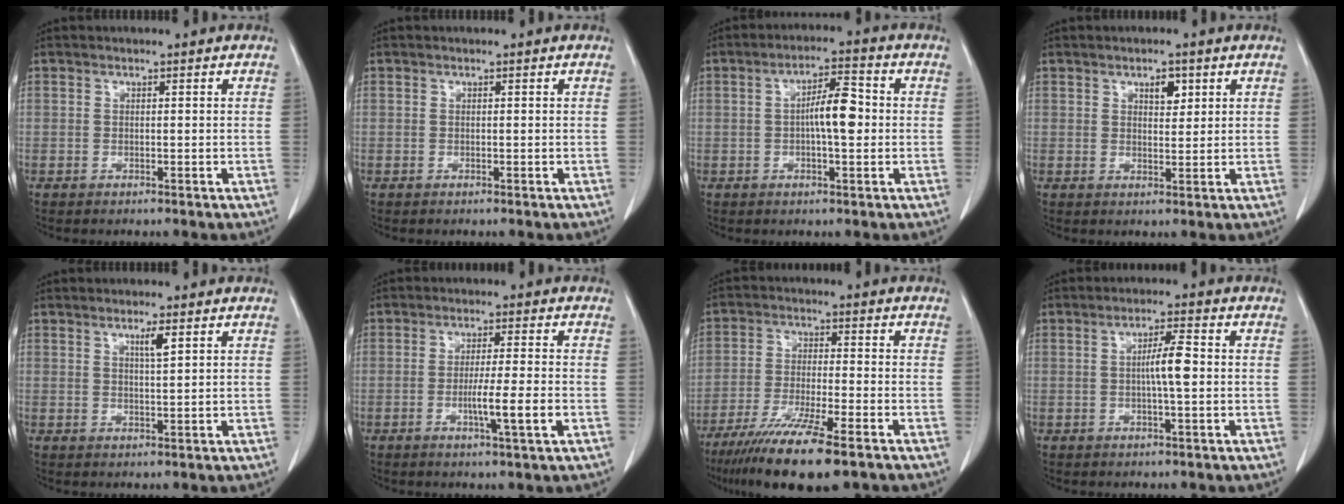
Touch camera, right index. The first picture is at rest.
{"total": 0.0}
{"total": 6.2, "force": [0.1, 1.5, 6.0], "torque": [-0.103, 0.014, 0.000]}
{"total": 2.9, "force": [1.5, 1.3, 2.1], "torque": [-0.030, -0.003, 0.025]}
{"total": 2.3, "force": [1.2, 0.0, 2.0], "torque": [-0.037, -0.004, 0.021]}
{"total": 5.8, "force": [-1.6, -0.6, 5.6], "torque": [-0.089, -0.009, -0.024]}
{"total": 13.1, "force": [-9.1, 1.1, 9.4], "torque": [-0.171, -0.035, -0.154]}
{"total": 4.3, "force": [0.1, 0.1, 4.3], "torque": [-0.073, 0.005, 0.004]}